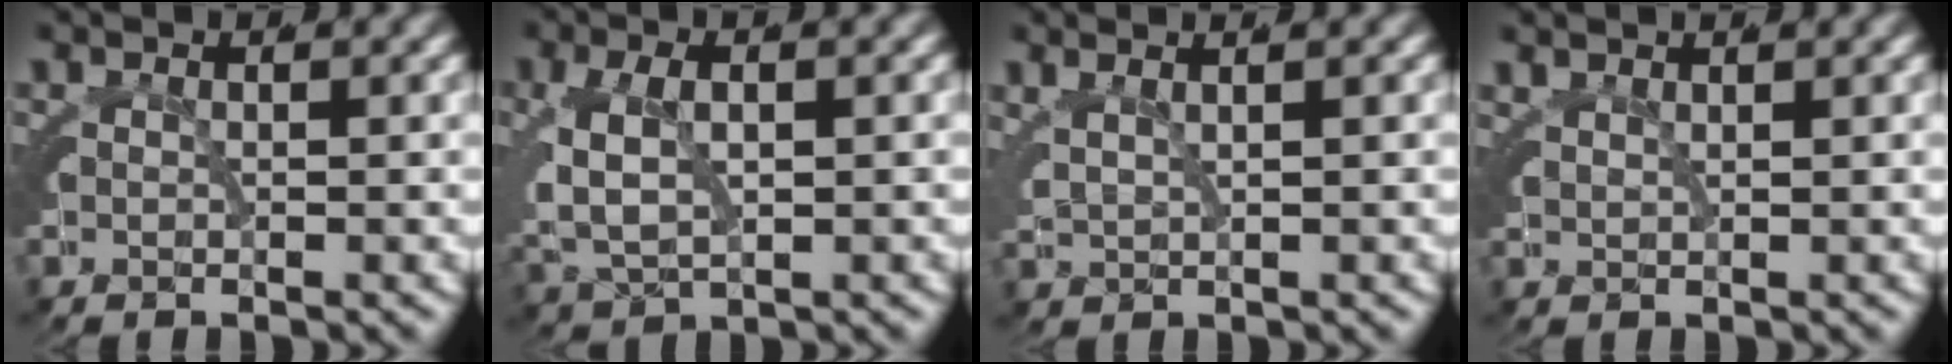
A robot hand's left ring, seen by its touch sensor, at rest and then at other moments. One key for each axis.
{"total": 4.1, "fx": -0.4, "fy": 3.2, "fz": 2.5, "tx": -0.078, "ty": -0.017, "tz": 0.000}
{"total": 2.7, "fx": 1.2, "fy": 2.0, "fz": 1.4, "tx": -0.042, "ty": 0.000, "tz": 0.019}
{"total": 2.1, "fx": 1.4, "fy": 1.4, "fz": 0.7, "tx": -0.023, "ty": 0.001, "tz": 0.022}